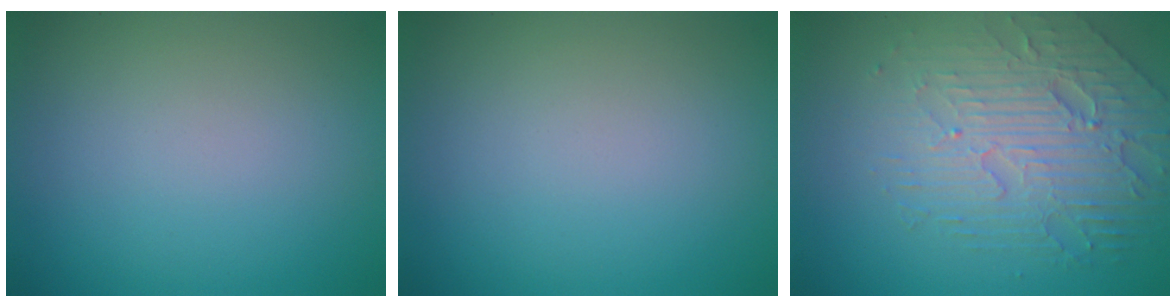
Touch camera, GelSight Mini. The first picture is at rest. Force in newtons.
{"total": 0.0}
{"total": 5.9, "press": 4.5, "slide": 3.8}